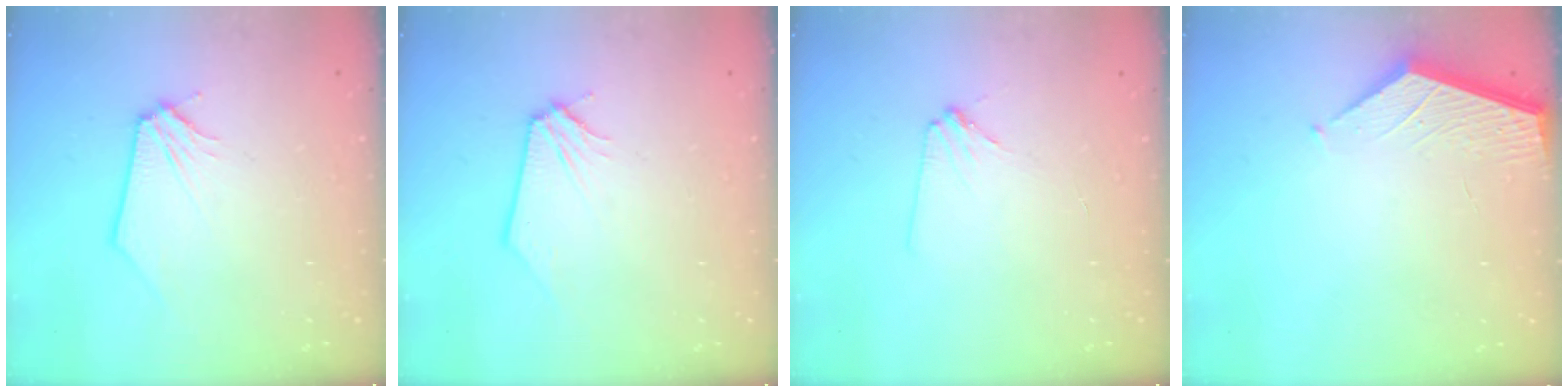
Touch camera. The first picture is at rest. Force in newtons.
{"total": 0.0}
{"total": 2.7, "press": 2.6, "slide": 0.4}
{"total": 2.2, "press": 2.2, "slide": 0.2}